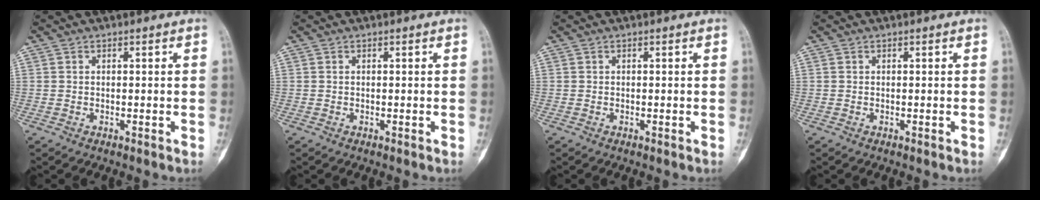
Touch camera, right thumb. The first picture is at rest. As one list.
[{"total": 0.0}, {"total": 0.0}, {"total": 0.0}]